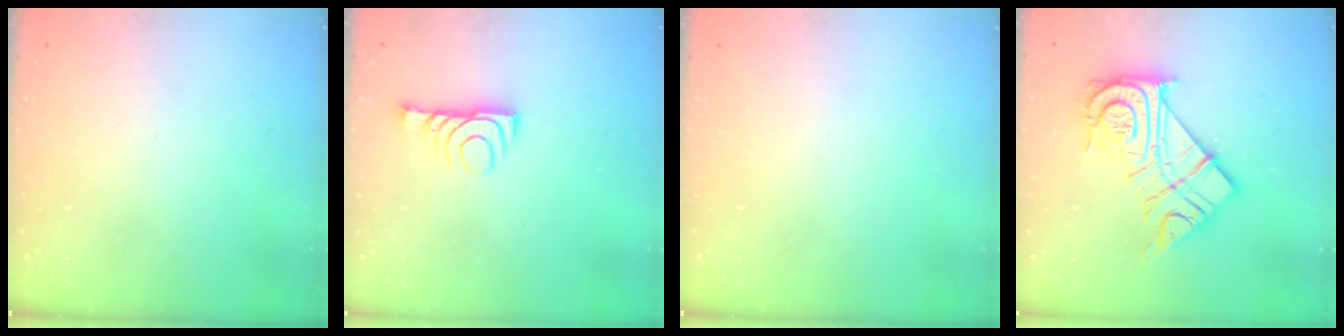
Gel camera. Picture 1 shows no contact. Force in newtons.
{"total": 8.2, "press": 8.1, "slide": 1.0}
{"total": 0.0}
{"total": 20.9, "press": 20.8, "slide": 1.9}